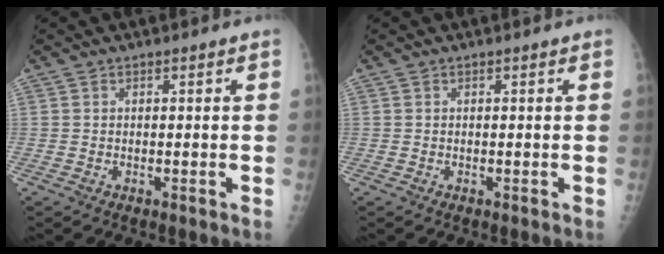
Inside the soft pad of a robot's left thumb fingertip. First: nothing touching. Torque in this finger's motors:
{"motor_torque": [0.00, 0.00, 0.02, 0.01, 0.00]}